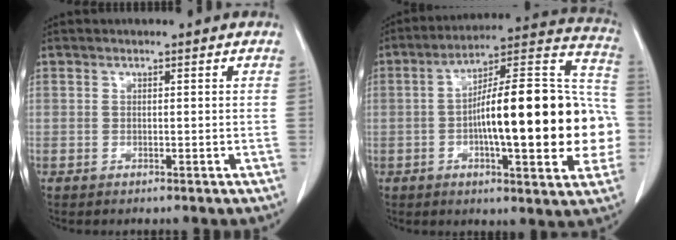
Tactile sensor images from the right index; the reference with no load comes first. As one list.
[{"total": 24.3, "force": [-2.9, 5.4, 23.5], "torque": [-0.291, 0.039, -0.039]}]